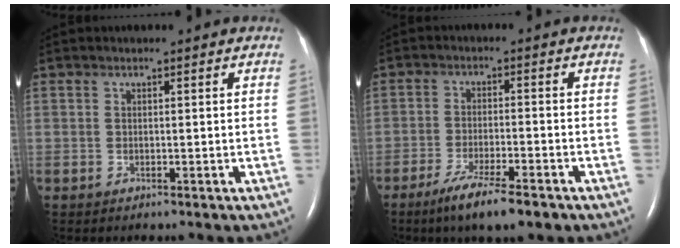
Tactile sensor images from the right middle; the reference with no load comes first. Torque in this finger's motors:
{"motor_torque": [0.36, -0.21, 0.13, 0.06]}